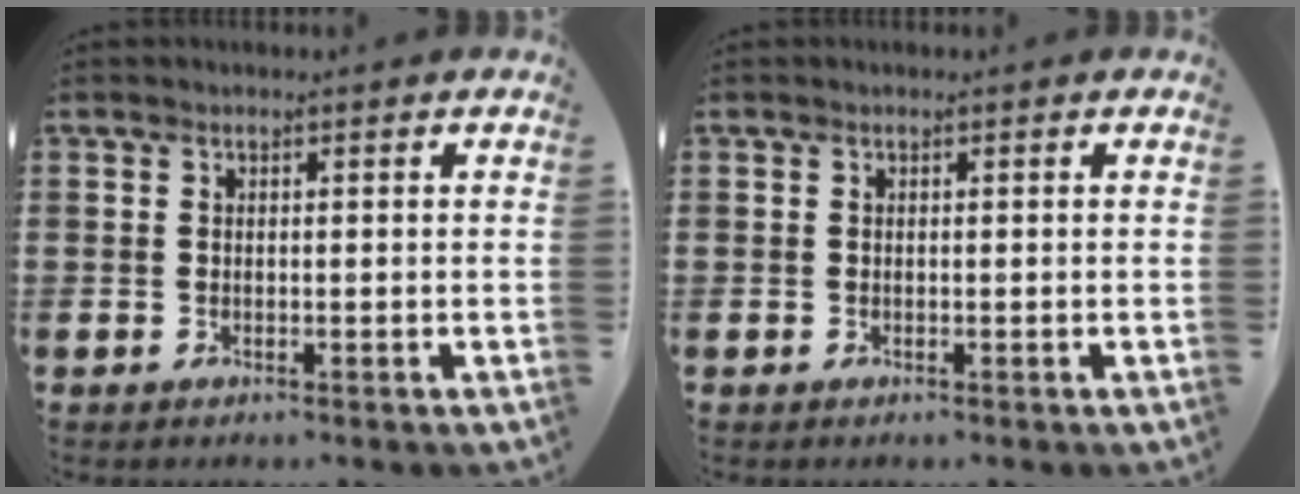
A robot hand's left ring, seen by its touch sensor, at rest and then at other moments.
{"total": 0.0}